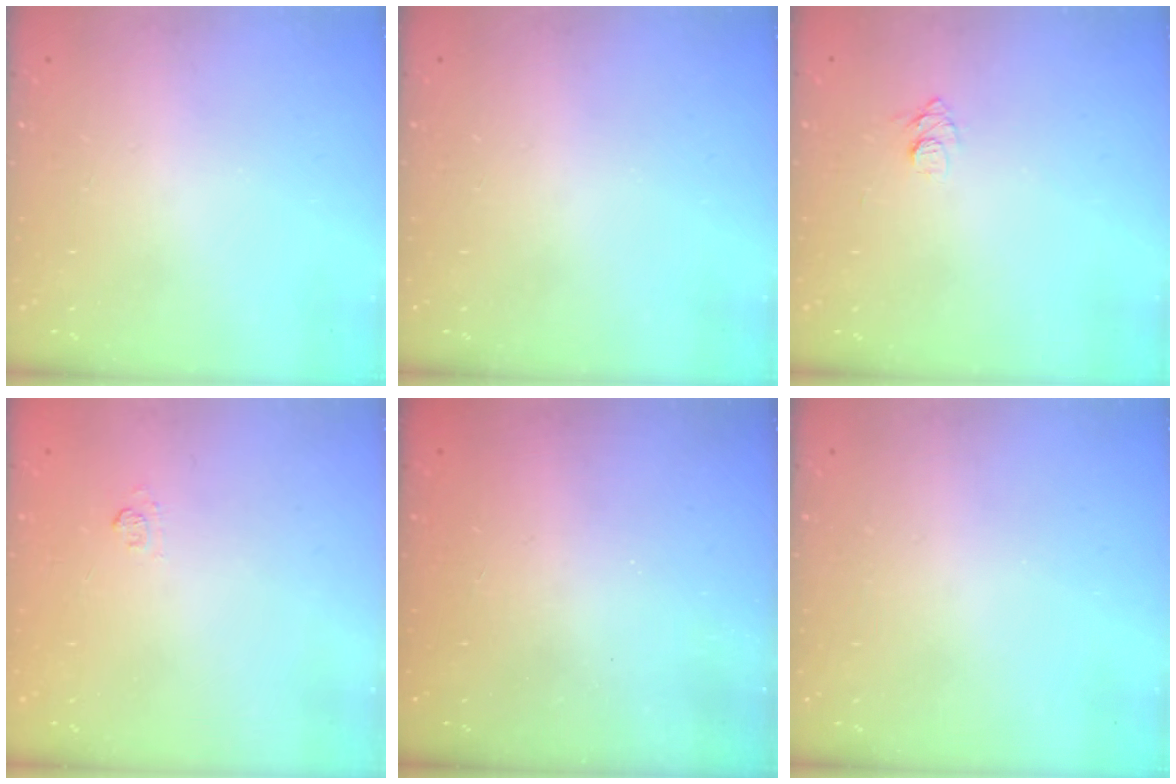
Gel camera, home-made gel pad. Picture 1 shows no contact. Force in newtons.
{"total": 0.0}
{"total": 6.4, "press": 6.4, "slide": 0.7}
{"total": 5.2, "press": 5.1, "slide": 1.2}
{"total": 2.5, "press": 2.4, "slide": 0.8}
{"total": 0.0}